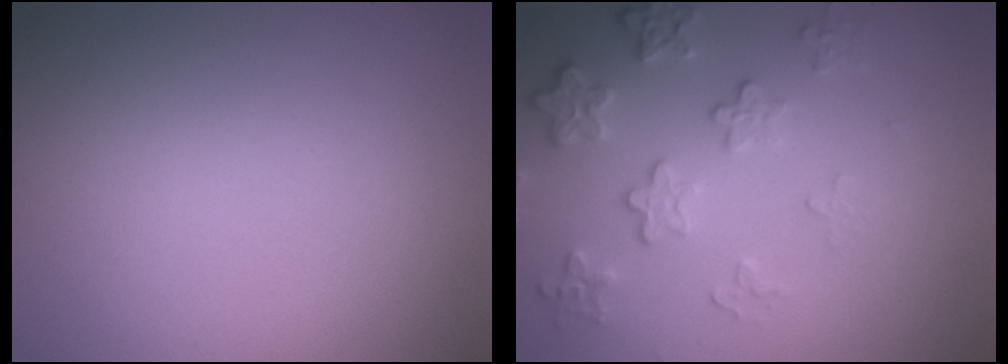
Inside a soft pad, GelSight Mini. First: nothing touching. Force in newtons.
{"total": 4.1, "press": 3.1, "slide": 2.7}